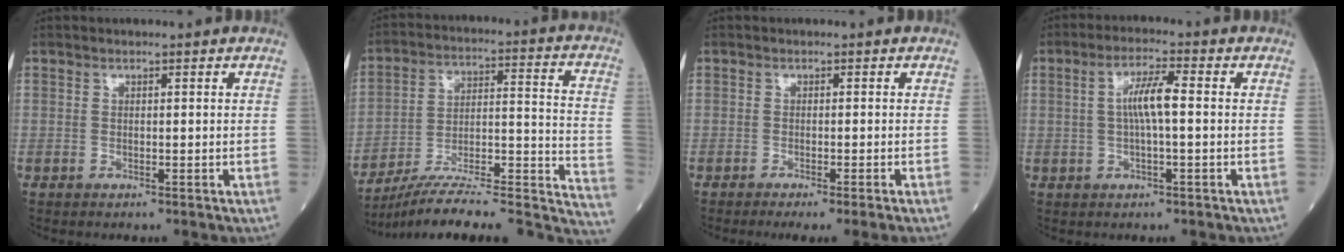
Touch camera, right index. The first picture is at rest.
{"total": 24.1, "force": [-21.2, 2.7, 11.2], "torque": [-0.098, 0.028, -0.309]}
{"total": 5.3, "force": [-4.2, -1.2, 3.0], "torque": [-0.015, -0.010, -0.060]}
{"total": 5.2, "force": [0.3, 0.6, 5.2], "torque": [-0.101, 0.011, 0.003]}